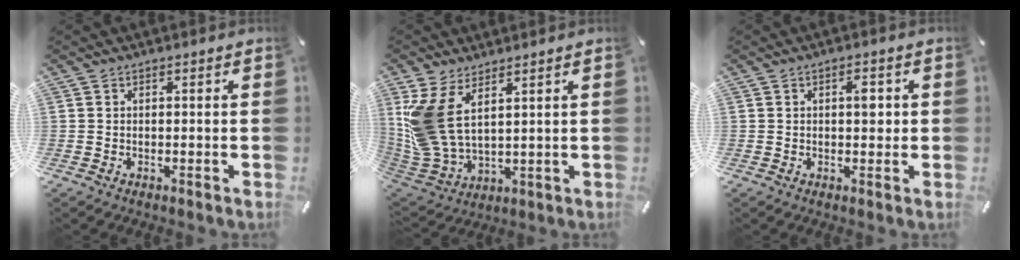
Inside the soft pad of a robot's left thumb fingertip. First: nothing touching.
{"total": 12.2, "force": [5.2, 6.8, 8.7], "torque": [-0.216, -0.027, 0.099]}
{"total": 3.4, "force": [0.6, 1.8, 2.9], "torque": [-0.026, -0.005, 0.001]}